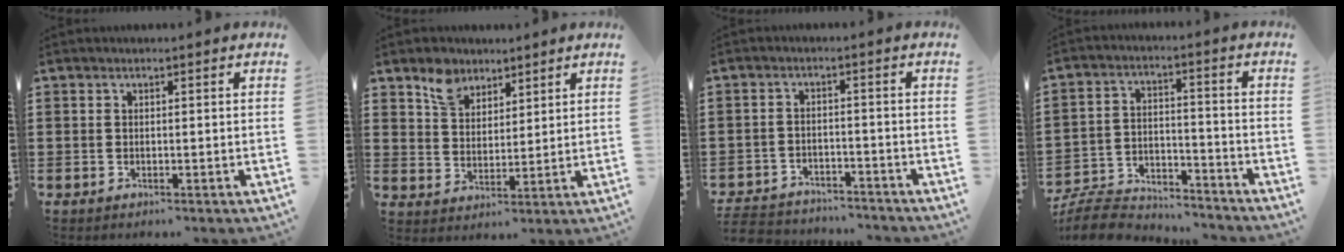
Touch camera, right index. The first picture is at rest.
{"total": 5.6, "force": [4.2, 3.4, 1.4], "torque": [-0.039, 0.005, 0.079]}
{"total": 4.0, "force": [-4.0, 0.6, 0.2], "torque": [-0.021, -0.002, -0.088]}
{"total": 8.1, "force": [-7.7, 1.7, 1.6], "torque": [-0.041, 0.017, -0.154]}